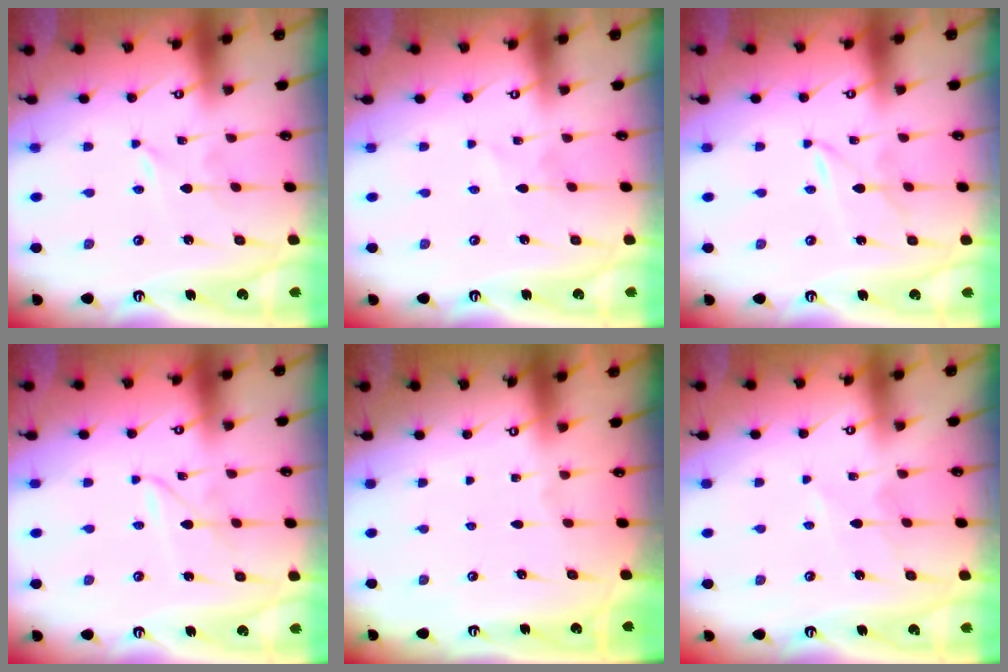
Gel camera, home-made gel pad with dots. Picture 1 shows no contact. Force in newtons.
{"total": 1.1, "press": 1.1, "slide": 0.1}
{"total": 2.7, "press": 2.7, "slide": 0.3}
{"total": 2.1, "press": 2.1, "slide": 0.1}
{"total": 0.0}
{"total": 1.6, "press": 1.5, "slide": 0.3}